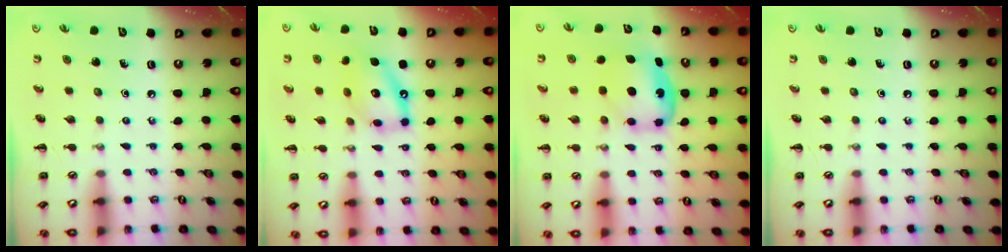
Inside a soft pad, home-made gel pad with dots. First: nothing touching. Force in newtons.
{"total": 13.2, "press": 12.9, "slide": 3.0}
{"total": 6.4, "press": 6.1, "slide": 1.8}
{"total": 0.0}